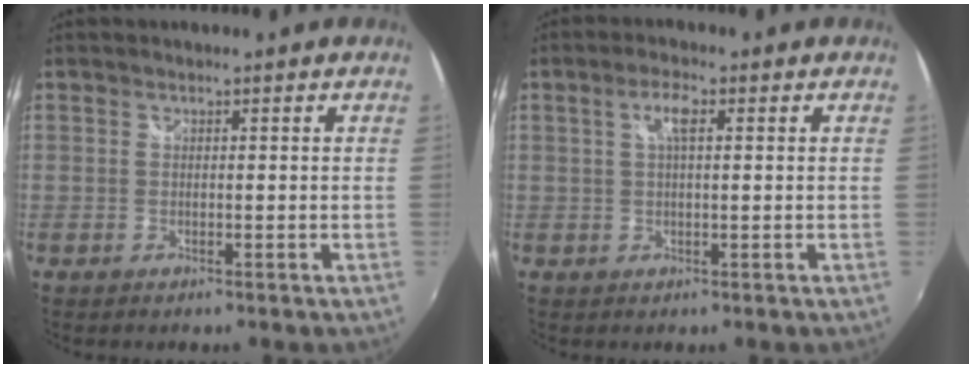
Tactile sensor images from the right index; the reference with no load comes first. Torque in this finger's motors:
{"motor_torque": [0.57, 0.07, 0.25, 0.06]}